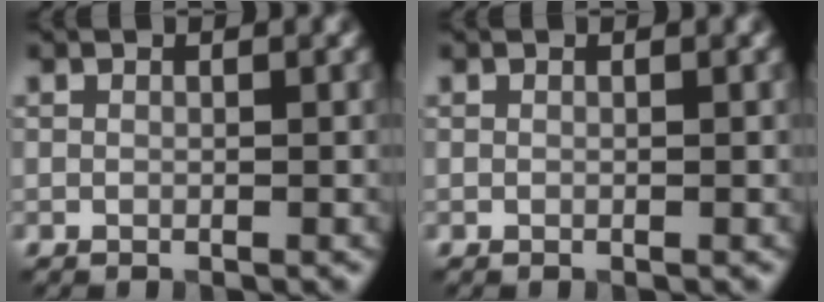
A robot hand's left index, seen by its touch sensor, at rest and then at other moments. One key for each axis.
{"total": 0.0}